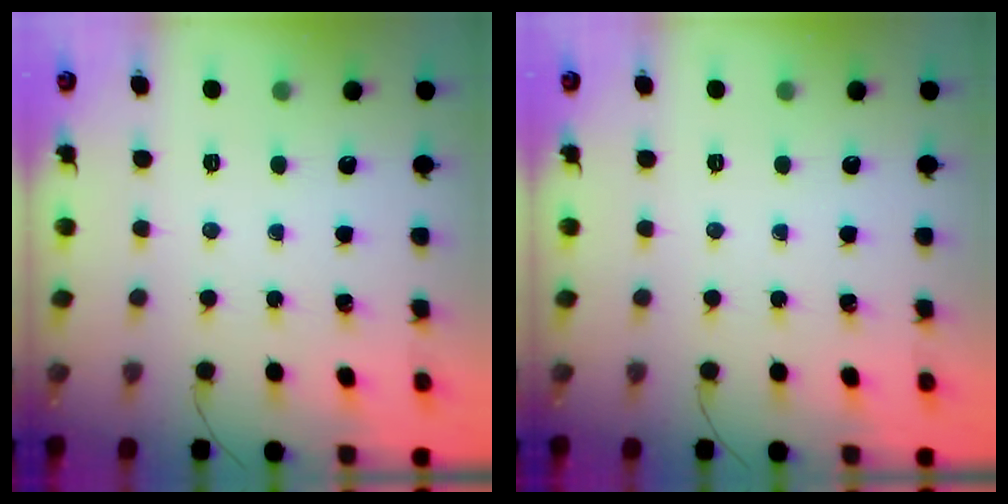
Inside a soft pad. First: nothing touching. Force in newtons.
{"total": 0.0}